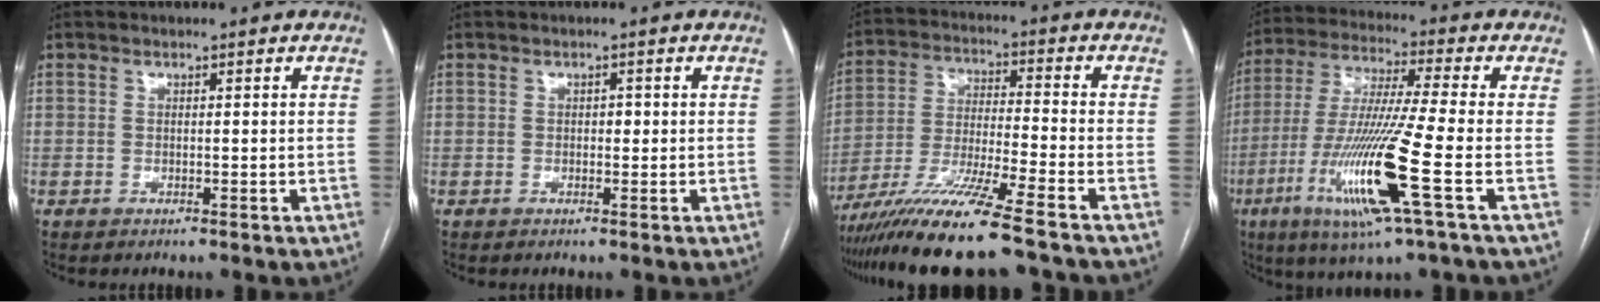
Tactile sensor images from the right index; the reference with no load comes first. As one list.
[{"total": 1.0, "force": [0.0, 0.7, 0.7], "torque": [-0.006, 0.001, -0.004]}, {"total": 13.6, "force": [-10.6, -1.3, 8.4], "torque": [-0.151, -0.032, -0.188]}, {"total": 16.1, "force": [-5.6, -0.6, 15.1], "torque": [-0.312, -0.025, -0.106]}]